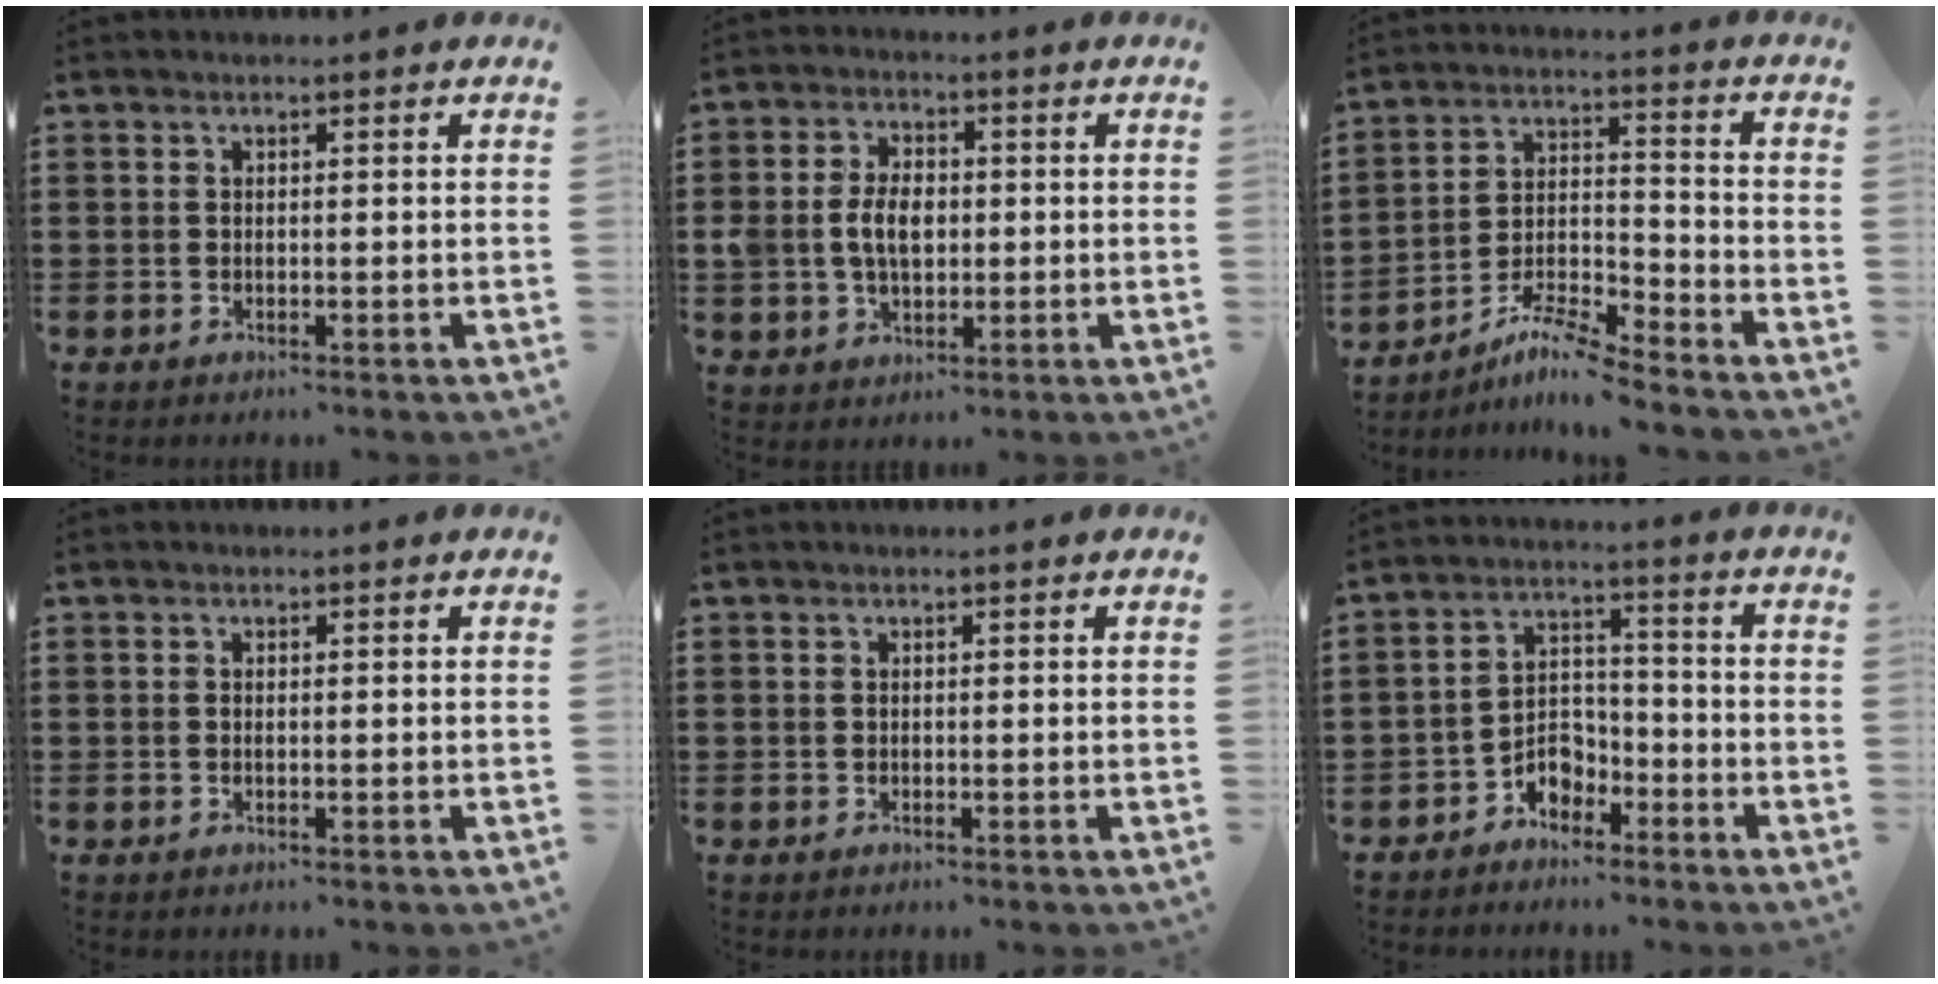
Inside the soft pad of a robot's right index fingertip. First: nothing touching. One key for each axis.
{"total": 6.0, "fx": -0.1, "fy": 4.2, "fz": 4.4, "tx": -0.095, "ty": 0.006, "tz": -0.009}
{"total": 6.8, "fx": -6.2, "fy": 0.5, "fz": 2.8, "tx": -0.059, "ty": 0.002, "tz": -0.119}
{"total": 0.0}
{"total": 0.0}
{"total": 4.5, "fx": -3.5, "fy": 2.7, "fz": 1.0, "tx": -0.027, "ty": 0.012, "tz": -0.070}